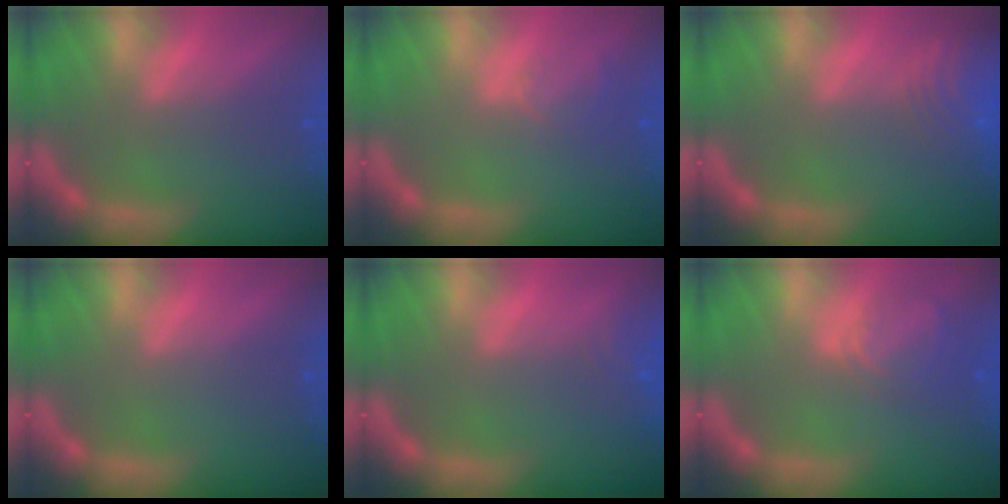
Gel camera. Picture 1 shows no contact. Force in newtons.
{"total": 2.0}
{"total": 8.0}
{"total": 0.0}
{"total": 1.9}
{"total": 3.4}